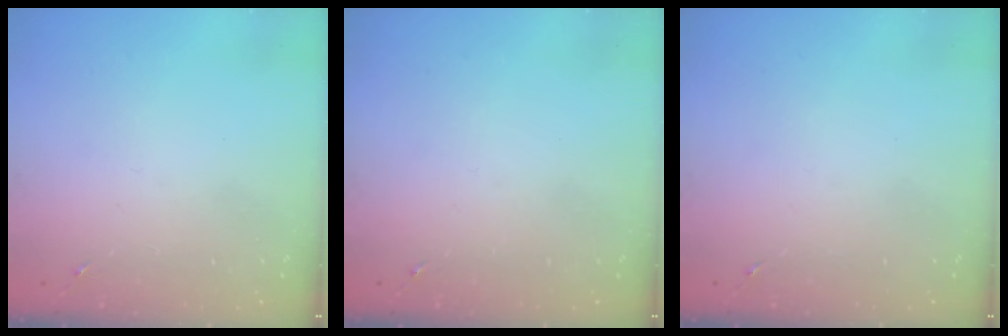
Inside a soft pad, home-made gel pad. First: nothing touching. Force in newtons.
{"total": 0.0}
{"total": 0.0}